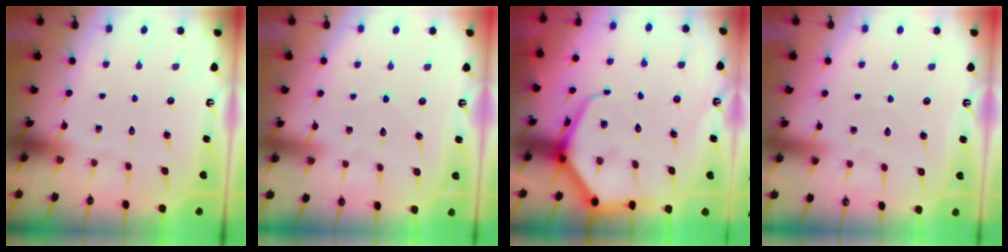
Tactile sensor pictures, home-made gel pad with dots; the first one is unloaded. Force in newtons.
{"total": 2.5, "press": 2.5, "slide": 0.2}
{"total": 9.5, "press": 9.5, "slide": 1.0}
{"total": 3.2, "press": 3.2, "slide": 0.5}